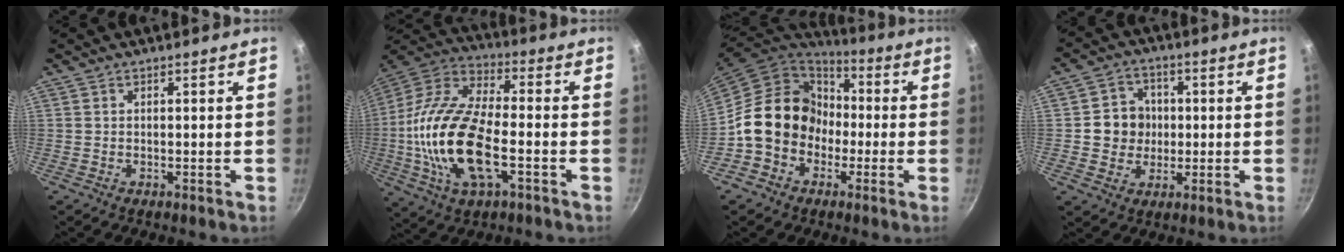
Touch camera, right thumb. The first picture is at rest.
{"total": 21.5, "force": [-4.0, 10.0, 18.6], "torque": [-0.362, 0.027, -0.091]}
{"total": 15.9, "force": [-1.9, 13.6, 8.0], "torque": [-0.088, 0.050, -0.038]}
{"total": 8.7, "force": [0.2, 8.0, 3.4], "torque": [-0.020, 0.011, -0.005]}